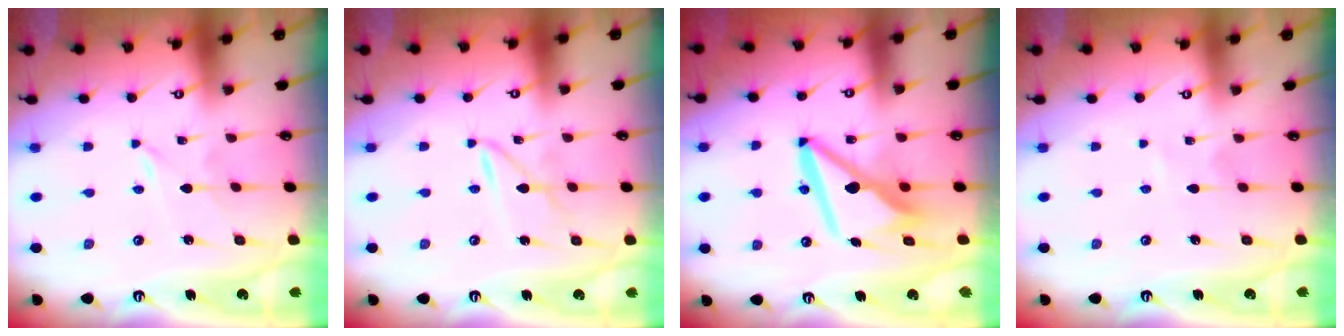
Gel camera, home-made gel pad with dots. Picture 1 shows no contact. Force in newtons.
{"total": 3.0, "press": 3.0, "slide": 0.3}
{"total": 11.9, "press": 11.8, "slide": 1.3}
{"total": 1.7, "press": 1.6, "slide": 0.2}